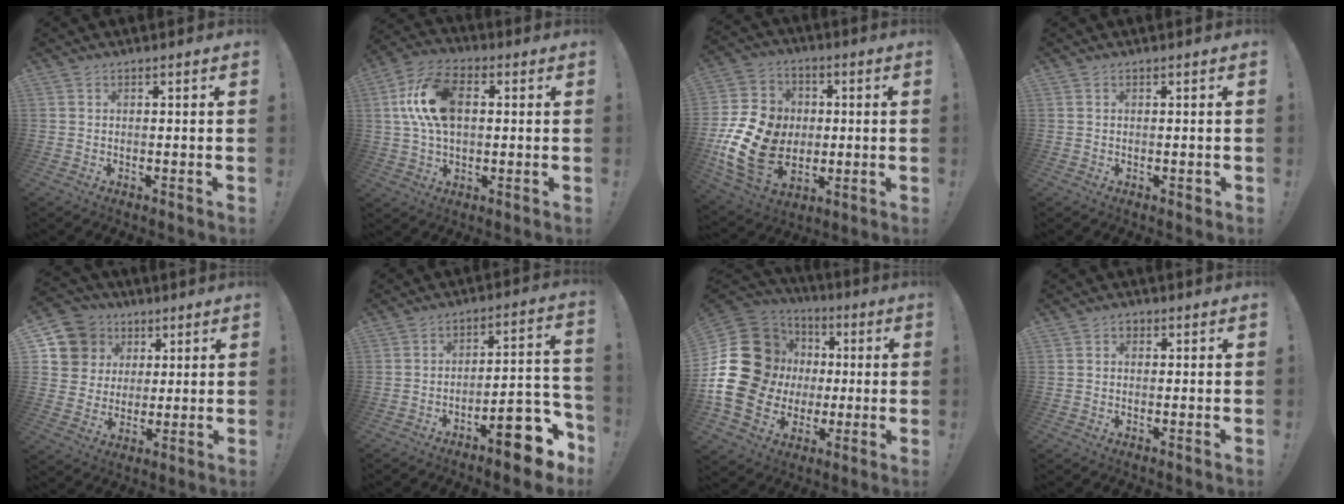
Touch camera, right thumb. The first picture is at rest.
{"total": 15.3, "force": [2.6, 9.5, 11.8], "torque": [-0.222, 0.010, 0.051]}
{"total": 19.8, "force": [-3.3, 15.7, 11.5], "torque": [-0.218, 0.028, -0.038]}
{"total": 0.7, "force": [0.1, 0.5, 0.4], "torque": [-0.002, 0.001, 0.002]}
{"total": 11.8, "force": [4.3, 10.6, 2.9], "torque": [-0.046, -0.016, 0.095]}
{"total": 14.2, "force": [-9.2, 4.1, 10.0], "torque": [-0.101, 0.059, -0.147]}
{"total": 25.6, "force": [0.2, 21.7, 13.6], "torque": [-0.260, 0.002, 0.063]}
{"total": 1.3, "force": [0.1, 1.0, 0.8], "torque": [-0.010, 0.003, 0.000]}